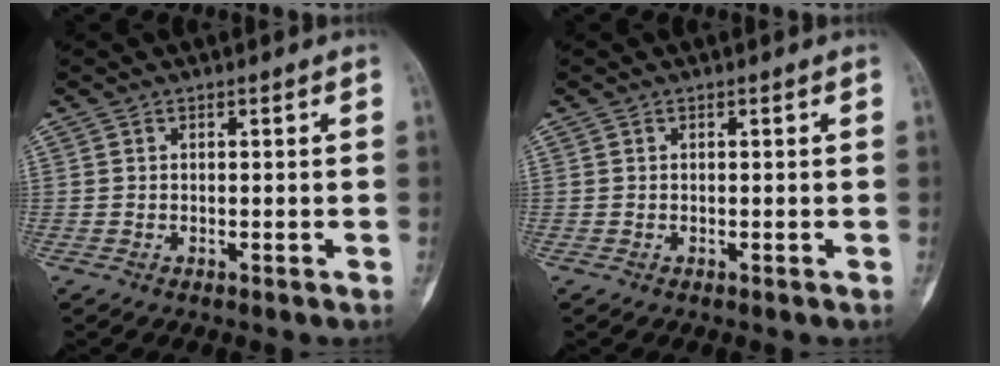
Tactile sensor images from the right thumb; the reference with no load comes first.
{"total": 0.0}